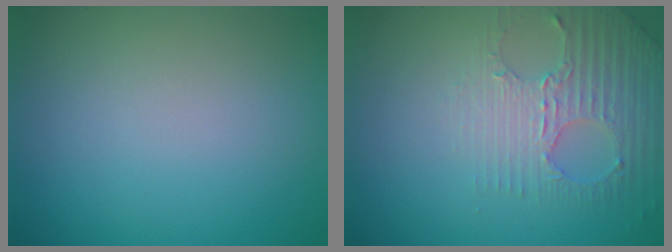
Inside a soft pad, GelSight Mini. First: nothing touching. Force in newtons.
{"total": 2.8, "press": 2.7, "slide": 0.9}